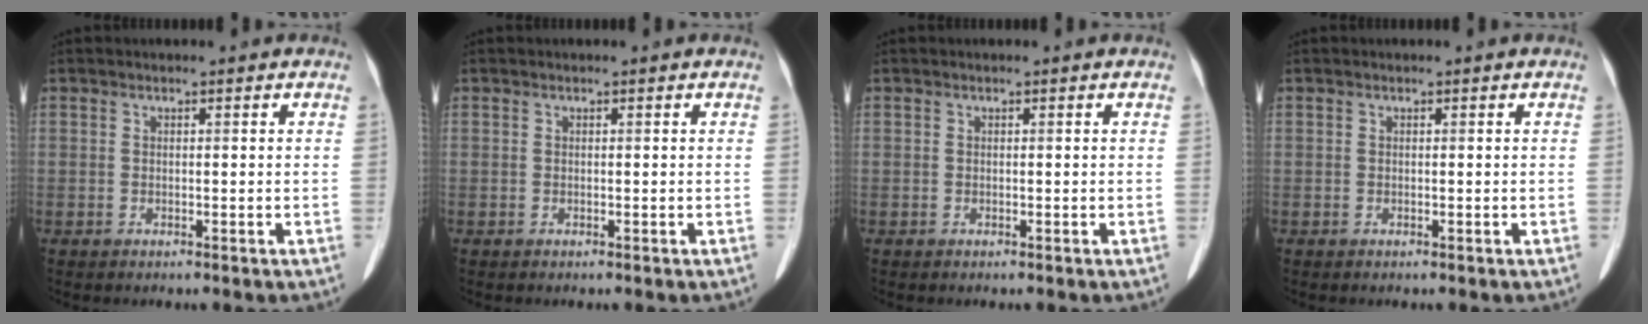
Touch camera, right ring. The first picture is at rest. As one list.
[{"total": 0.0}, {"total": 0.0}, {"total": 0.0}]